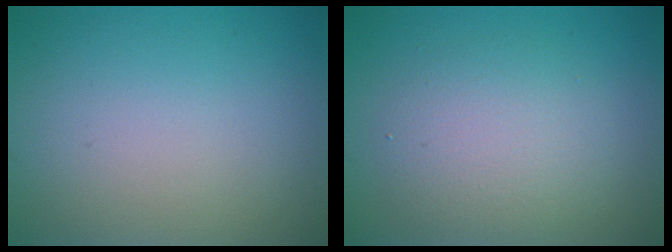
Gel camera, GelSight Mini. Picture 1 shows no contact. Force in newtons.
{"total": 3.8, "press": 3.8, "slide": 0.2}